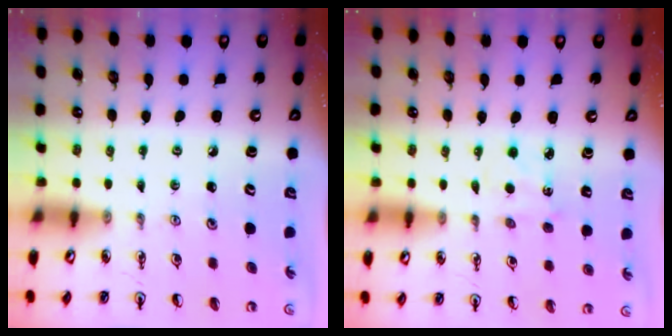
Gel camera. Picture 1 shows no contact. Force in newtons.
{"total": 4.2, "press": 4.1, "slide": 0.5}